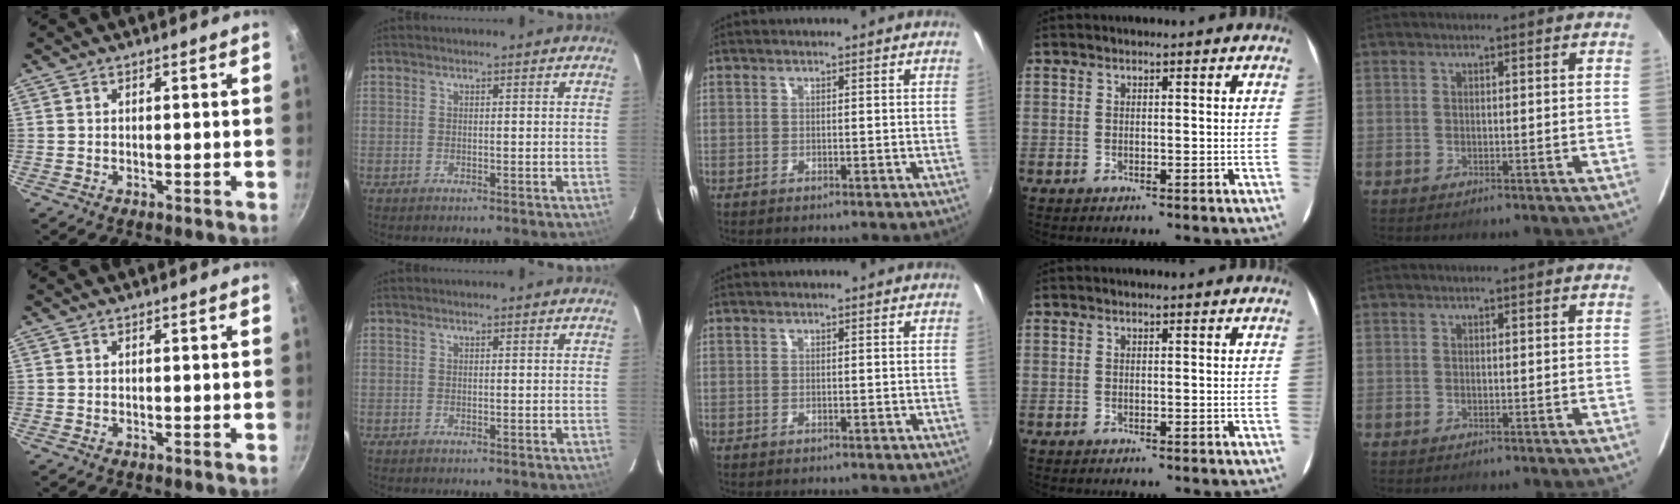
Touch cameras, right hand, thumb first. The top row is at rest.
{}